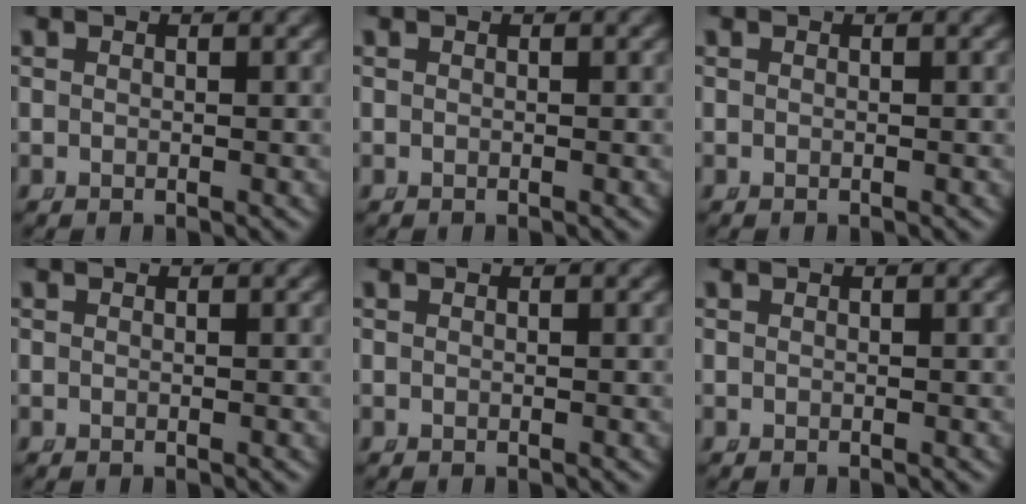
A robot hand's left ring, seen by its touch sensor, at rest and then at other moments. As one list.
[{"total": 0.0}, {"total": 0.0}, {"total": 0.0}, {"total": 0.0}, {"total": 0.0}]